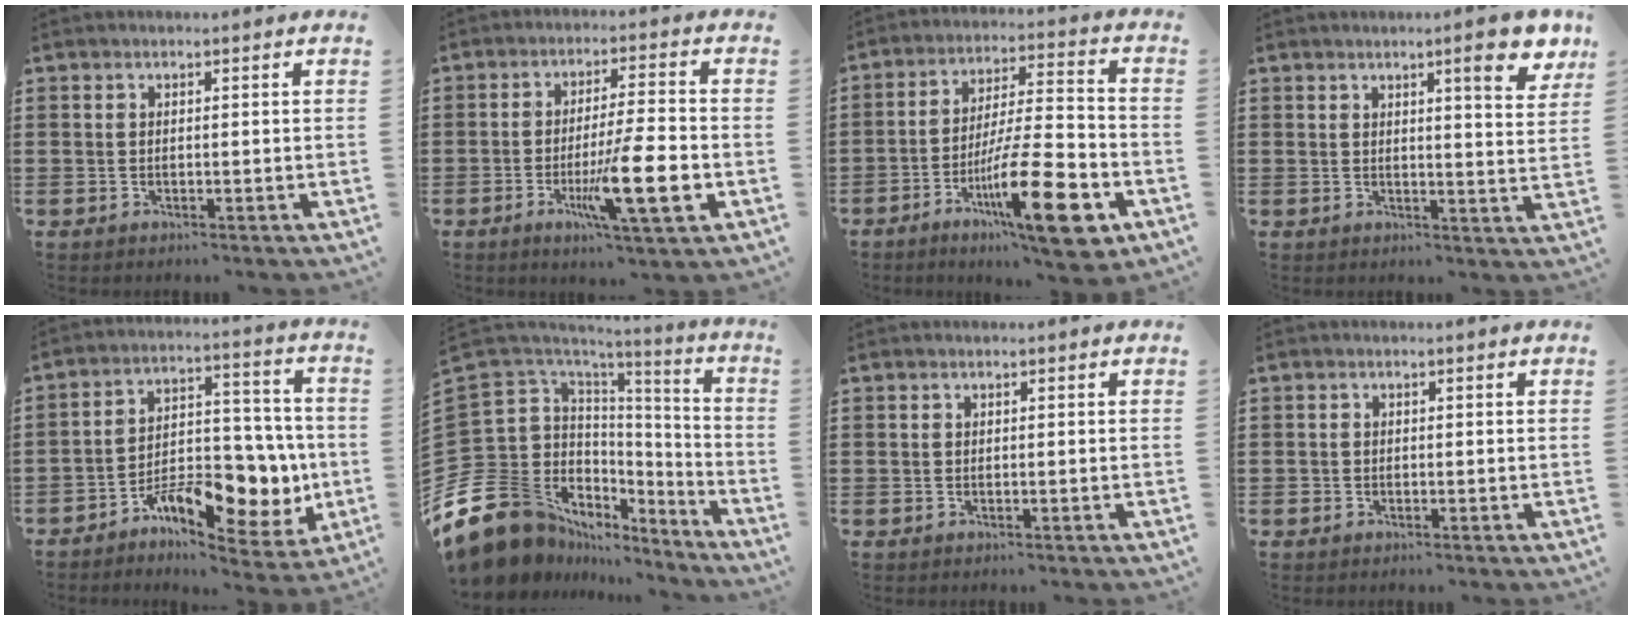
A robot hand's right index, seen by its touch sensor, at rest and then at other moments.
{"total": 11.8, "force": [-3.6, 1.4, 11.1], "torque": [-0.204, -0.014, -0.064]}
{"total": 17.1, "force": [-7.6, 4.2, 14.8], "torque": [-0.260, 0.013, -0.119]}
{"total": 6.8, "force": [4.1, 0.7, 5.4], "torque": [-0.083, -0.013, 0.061]}
{"total": 11.1, "force": [-4.9, 6.2, 7.9], "torque": [-0.115, 0.017, -0.080]}
{"total": 15.7, "force": [-10.0, 10.2, 6.4], "torque": [-0.176, -0.021, -0.172]}
{"total": 0.0}
{"total": 0.6, "force": [-0.3, 0.5, 0.0], "torque": [0.000, 0.004, -0.007]}